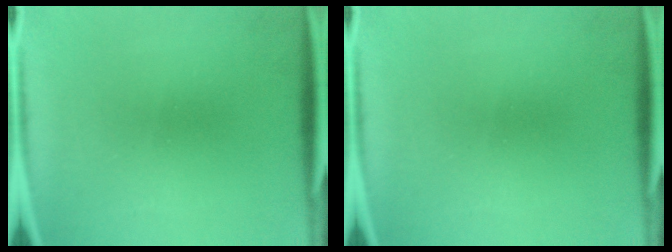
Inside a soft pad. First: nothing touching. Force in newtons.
{"total": 0.0}